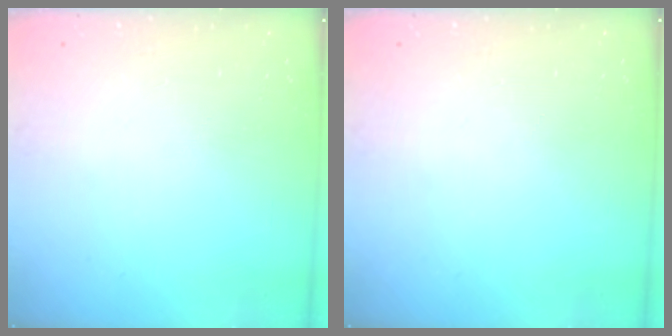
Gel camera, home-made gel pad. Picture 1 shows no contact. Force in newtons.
{"total": 0.0}